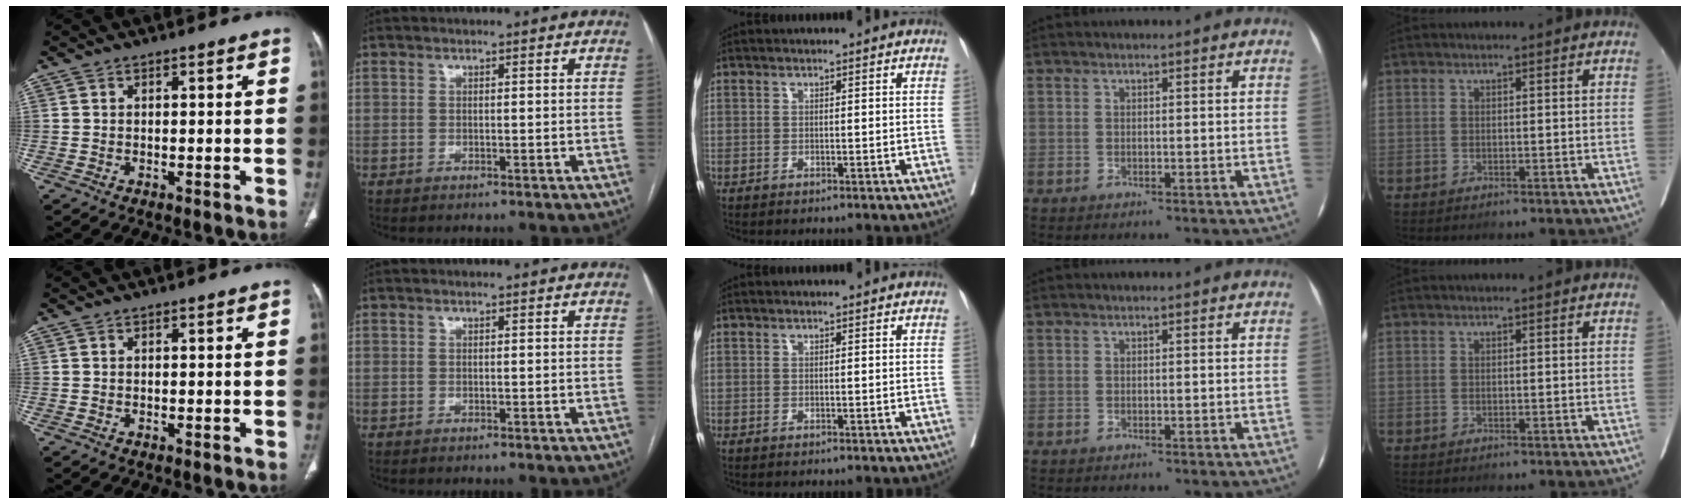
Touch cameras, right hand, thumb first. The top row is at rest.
{}